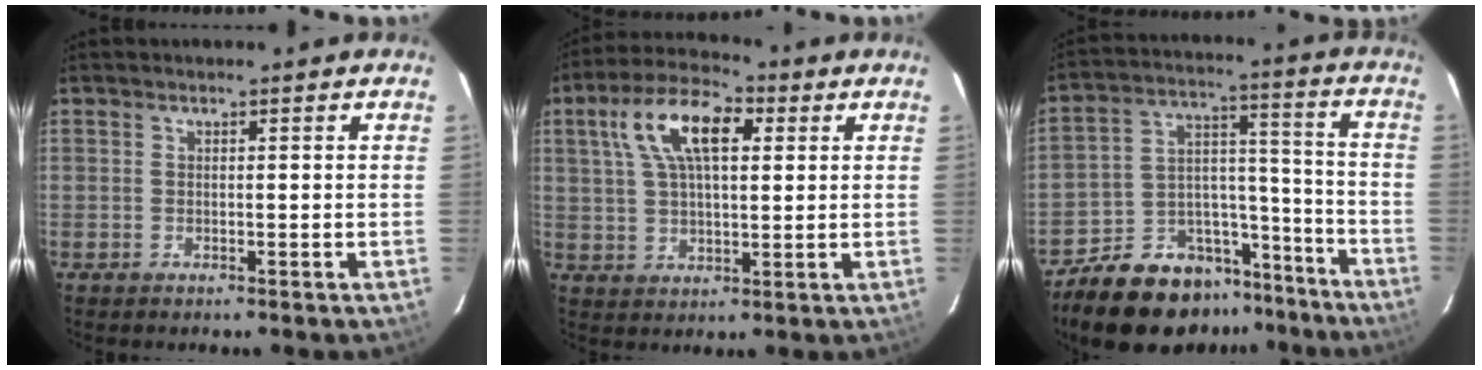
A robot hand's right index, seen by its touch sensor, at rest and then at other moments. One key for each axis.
{"total": 12.4, "fx": 4.3, "fy": 5.6, "fz": 10.2, "tx": -0.193, "ty": 0.031, "tz": 0.073}
{"total": 20.8, "fx": -16.4, "fy": 10.1, "fz": 8.0, "tx": -0.160, "ty": 0.068, "tz": -0.239}